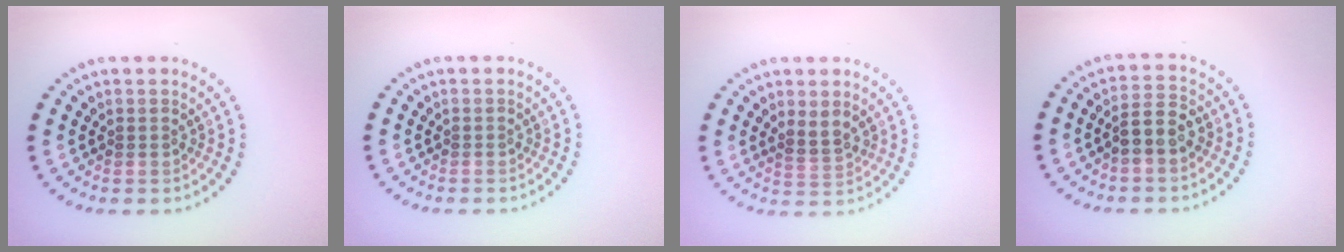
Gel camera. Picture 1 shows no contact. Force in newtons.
{"total": 0.0}
{"total": 2.0, "press": 1.8, "slide": 1.0}
{"total": 2.7, "press": 2.6, "slide": 0.8}